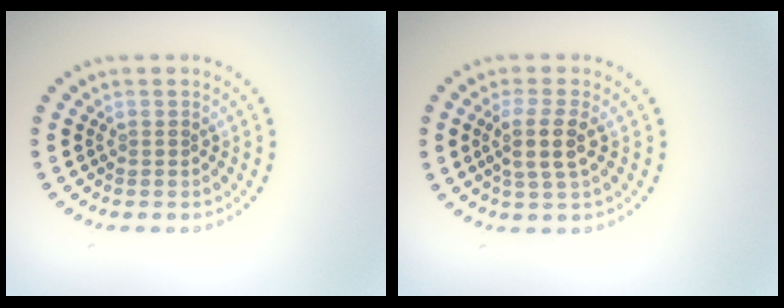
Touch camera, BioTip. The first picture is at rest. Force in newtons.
{"total": 2.8, "press": 2.5, "slide": 1.2}